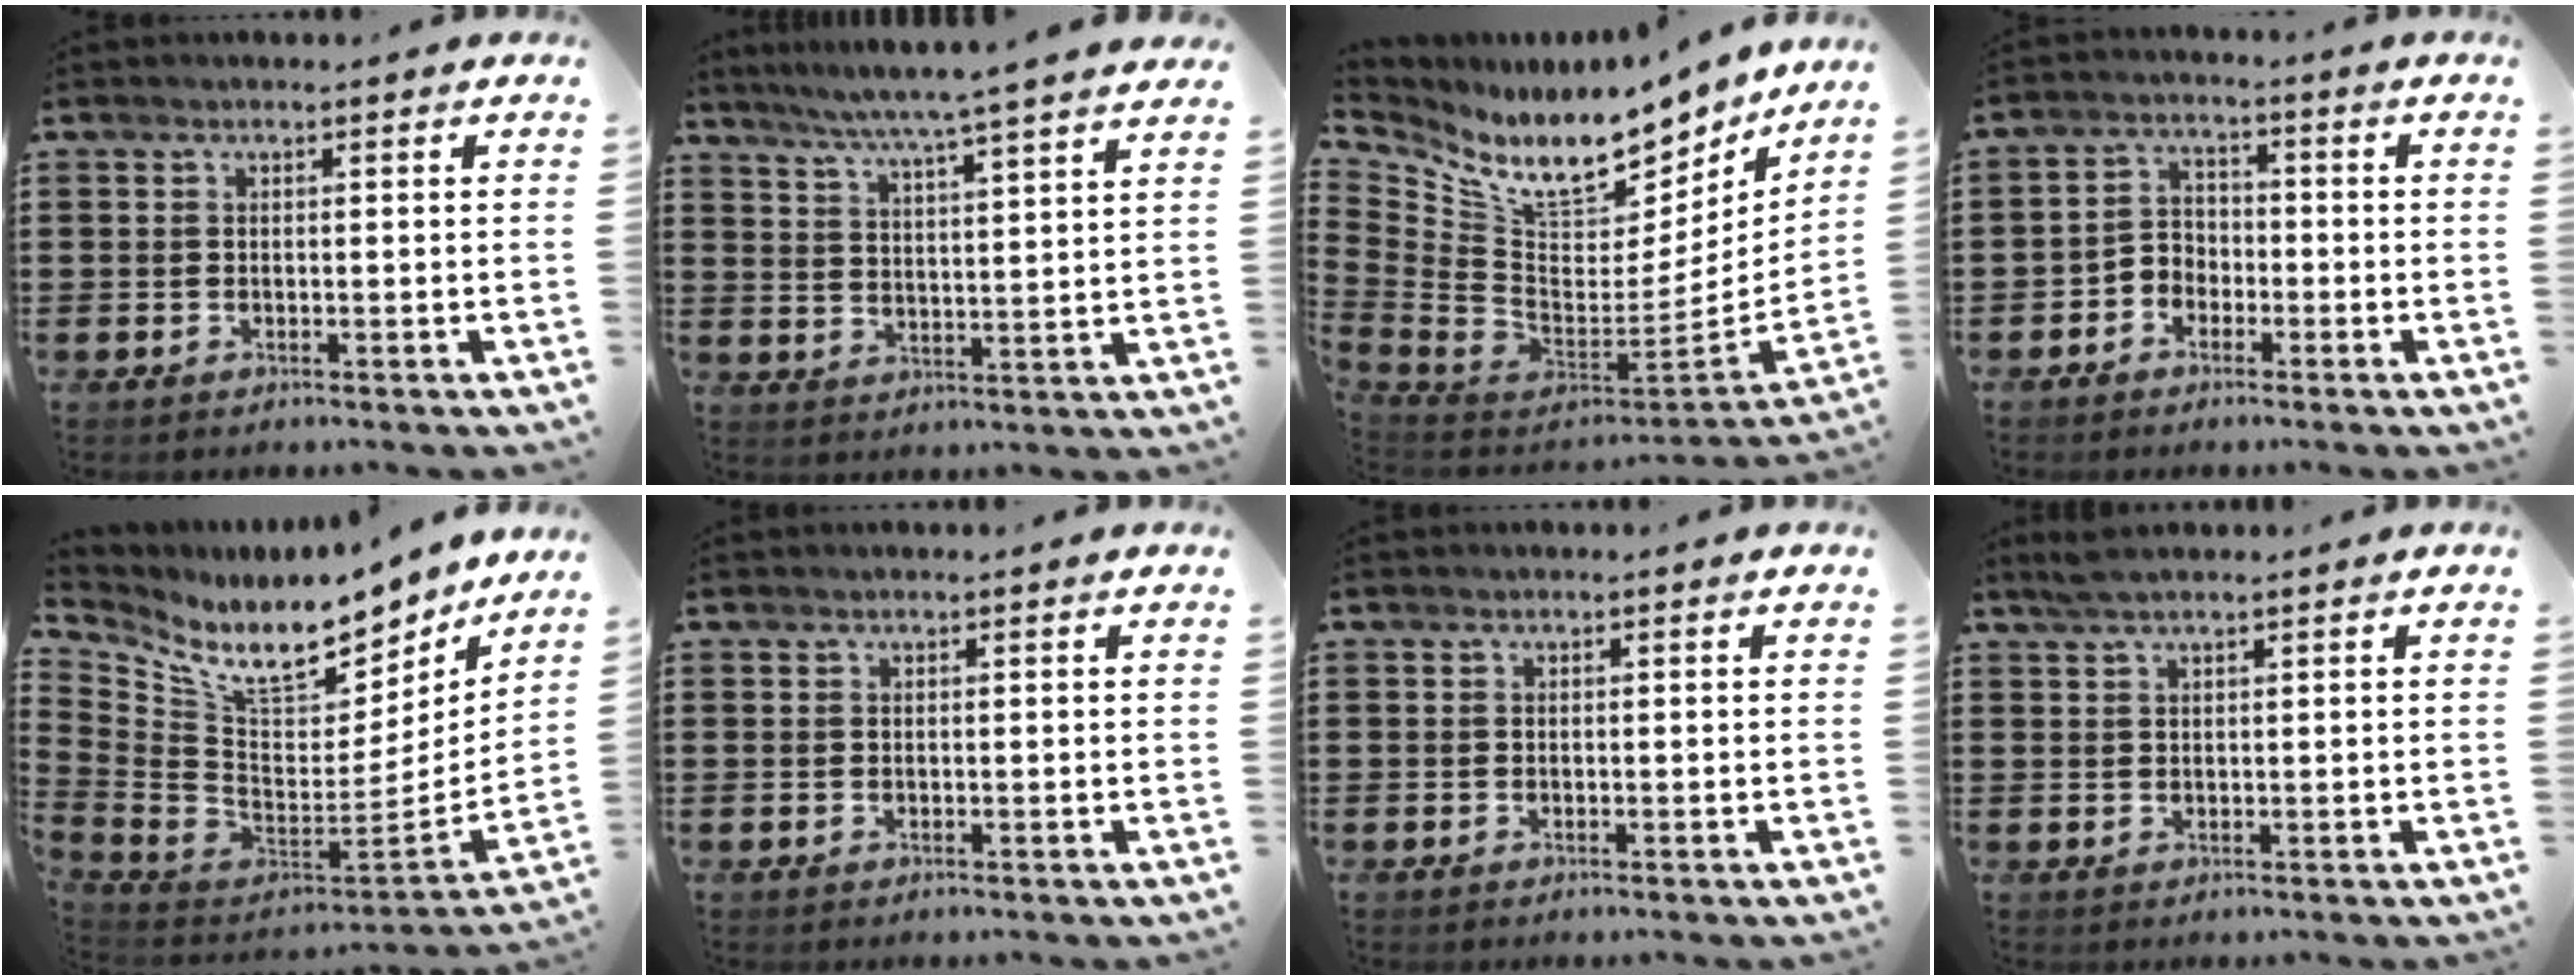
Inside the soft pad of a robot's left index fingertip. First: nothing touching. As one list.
[{"total": 5.8, "force": [5.2, -1.4, 2.3], "torque": [-0.063, -0.036, 0.086]}, {"total": 11.8, "force": [9.5, 3.4, 6.1], "torque": [-0.136, -0.088, 0.163]}, {"total": 3.4, "force": [-2.6, 2.1, 0.4], "torque": [-0.017, 0.007, -0.058]}, {"total": 11.3, "force": [9.1, 3.0, 6.0], "torque": [-0.143, -0.082, 0.157]}, {"total": 0.0}, {"total": 0.0}, {"total": 2.1, "force": [1.6, 0.2, 1.4], "torque": [-0.030, 0.002, 0.029]}]